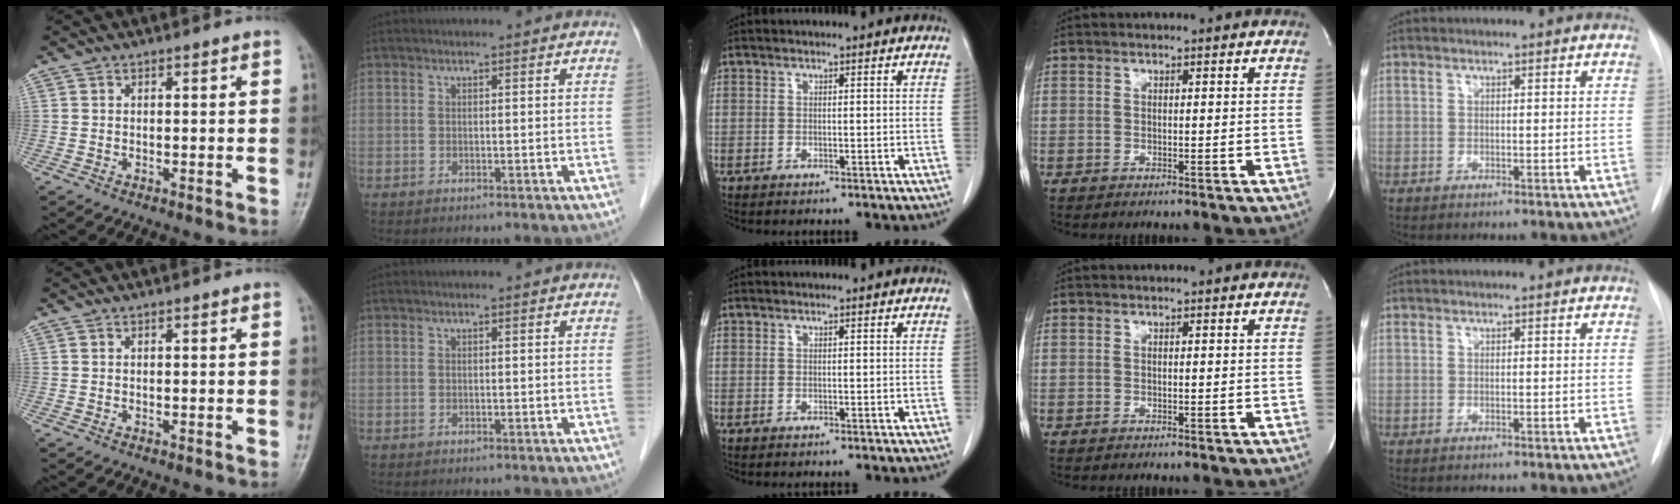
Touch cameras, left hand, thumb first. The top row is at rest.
{}